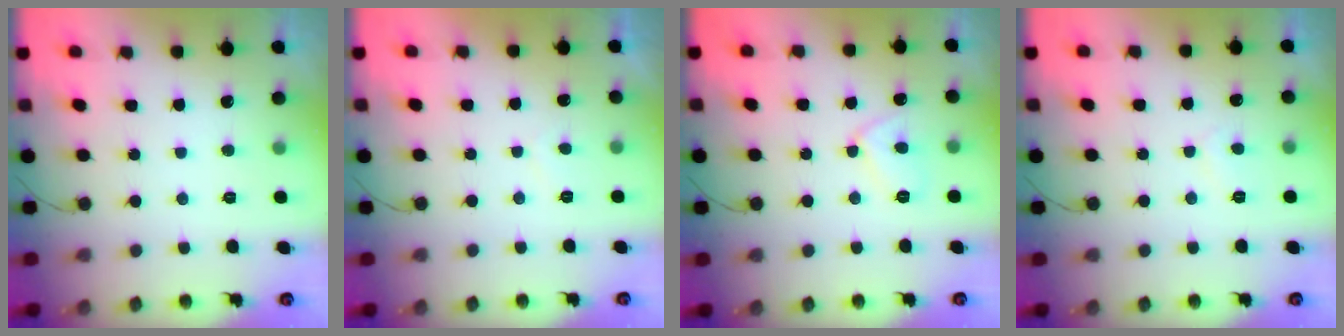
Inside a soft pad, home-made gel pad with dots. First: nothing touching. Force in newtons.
{"total": 0.5, "press": 0.1, "slide": 0.5}
{"total": 6.9, "press": 6.9, "slide": 0.7}
{"total": 4.1, "press": 4.1, "slide": 0.5}